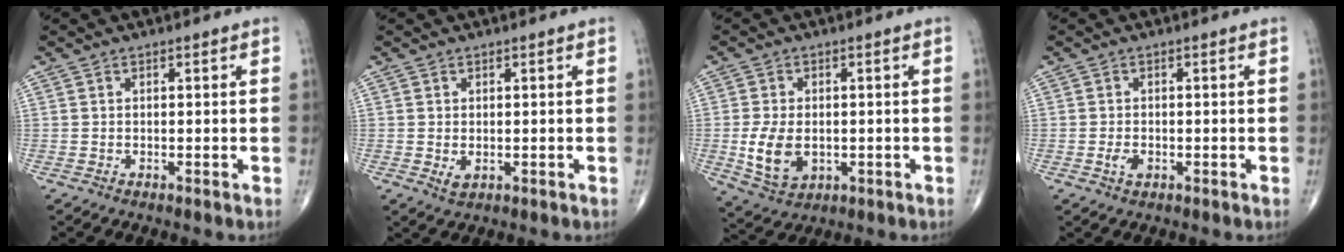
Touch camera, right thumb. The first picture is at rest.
{"total": 1.9, "force": [-0.2, 1.2, 1.4], "torque": [-0.021, -0.003, 0.001]}
{"total": 8.3, "force": [-1.1, 5.5, 6.1], "torque": [-0.108, -0.007, -0.009]}
{"total": 1.9, "force": [-0.7, 1.2, 1.4], "torque": [-0.025, 0.001, -0.012]}